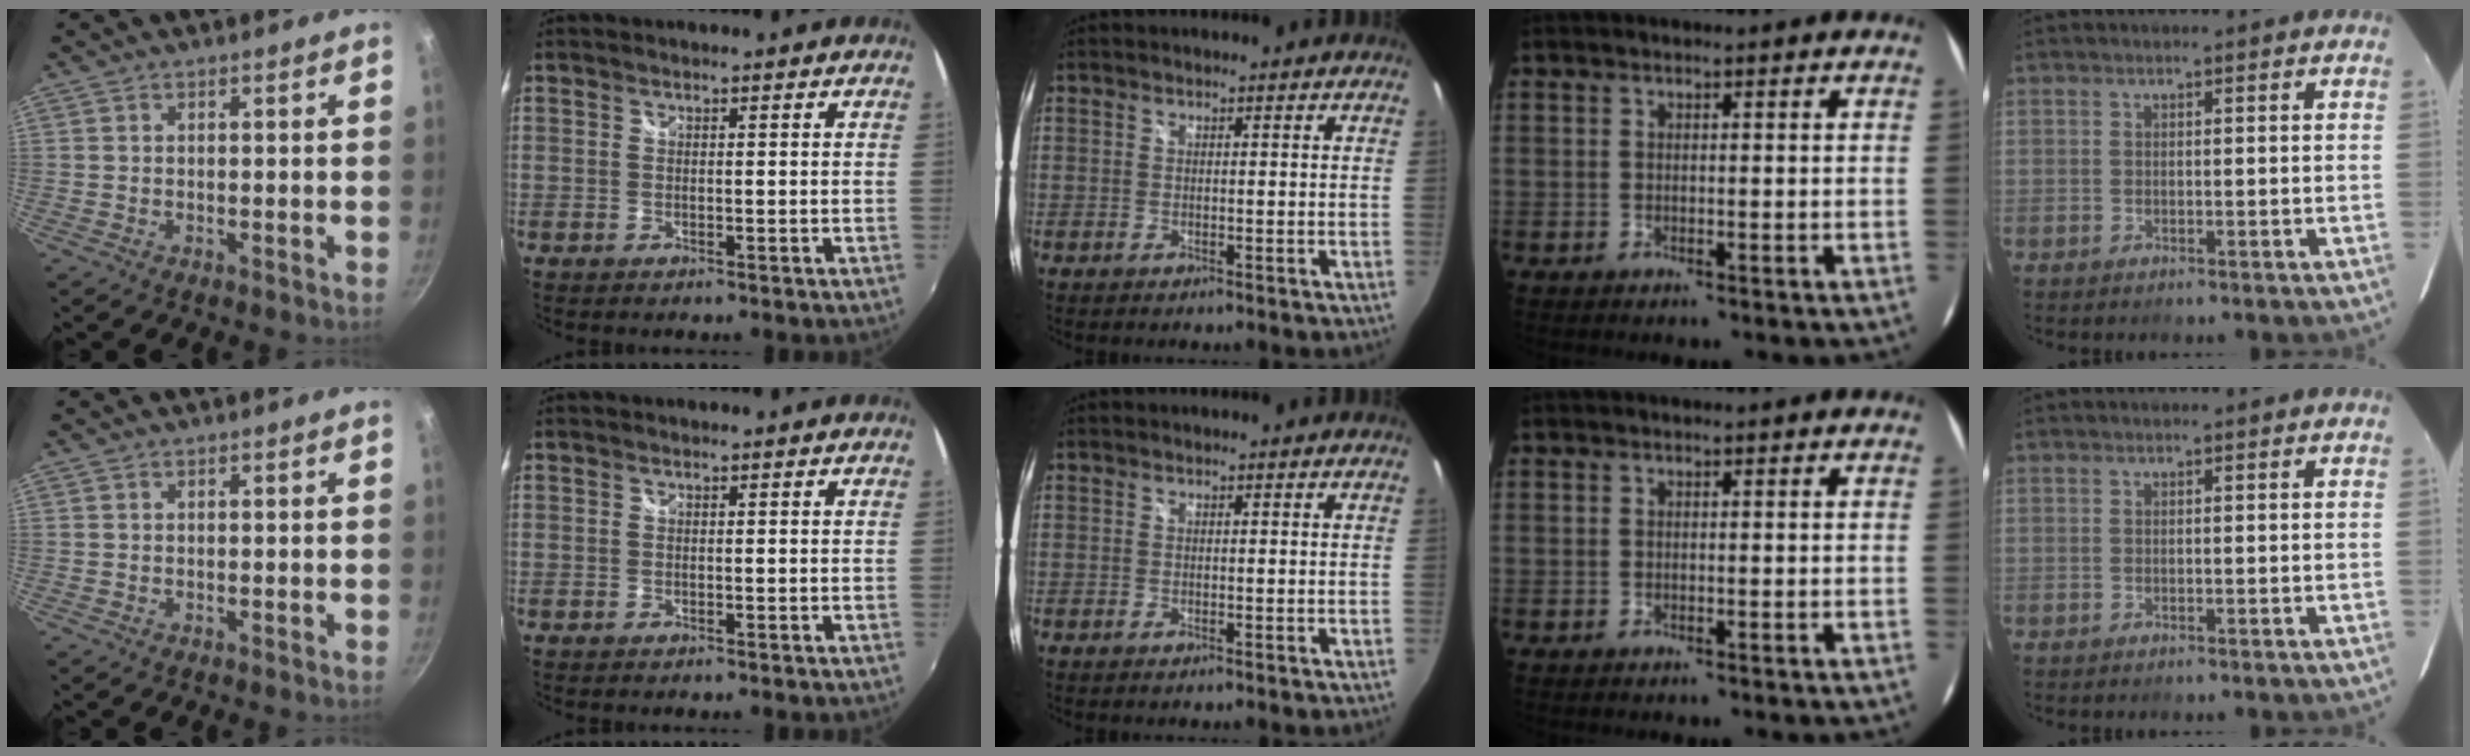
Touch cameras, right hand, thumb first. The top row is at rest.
{}